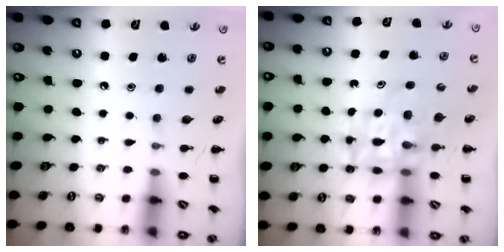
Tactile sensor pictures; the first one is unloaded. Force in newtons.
{"total": 11.4, "press": 10.9, "slide": 3.4}